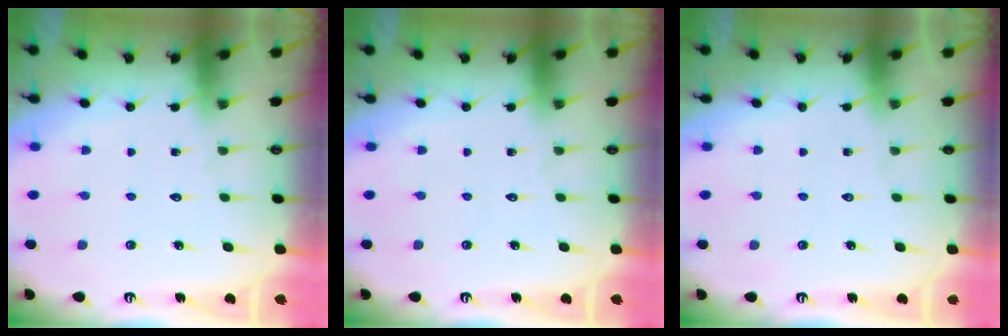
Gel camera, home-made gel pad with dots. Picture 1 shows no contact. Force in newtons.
{"total": 0.0}
{"total": 0.0}